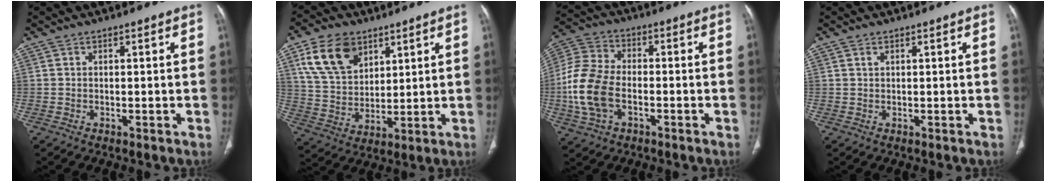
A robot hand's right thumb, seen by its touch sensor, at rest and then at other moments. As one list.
[{"total": 13.2, "force": [6.9, 8.6, 7.2], "torque": [-0.113, -0.022, 0.143]}, {"total": 13.5, "force": [-3.0, 8.5, 10.1], "torque": [-0.222, 0.021, -0.061]}, {"total": 0.5, "force": [0.4, 0.2, 0.3], "torque": [-0.007, 0.002, 0.009]}]